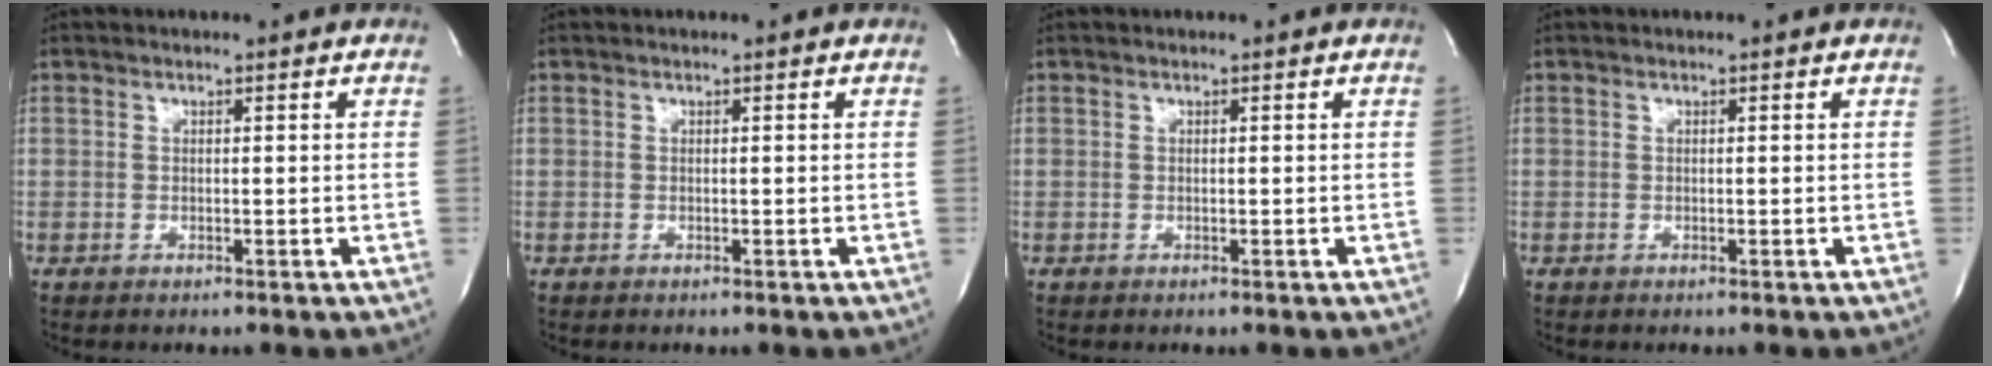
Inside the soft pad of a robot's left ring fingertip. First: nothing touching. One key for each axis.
{"total": 0.0}
{"total": 0.0}
{"total": 0.0}